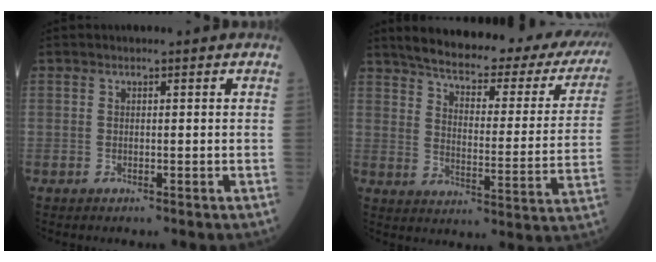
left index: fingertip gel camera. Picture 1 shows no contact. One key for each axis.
{"total": 29.2, "fx": 24.7, "fy": 6.9, "fz": 13.9, "tx": -0.203, "ty": -0.032, "tz": 0.296}